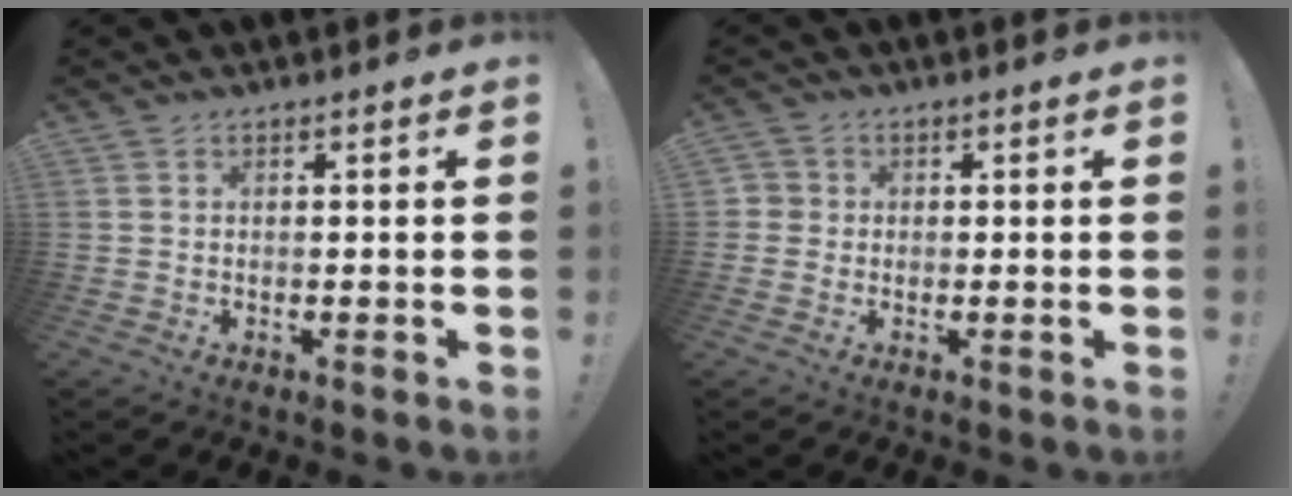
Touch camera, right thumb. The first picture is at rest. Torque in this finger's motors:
{"motor_torque": [0.01, -0.16, -0.02, -0.23, -0.01]}